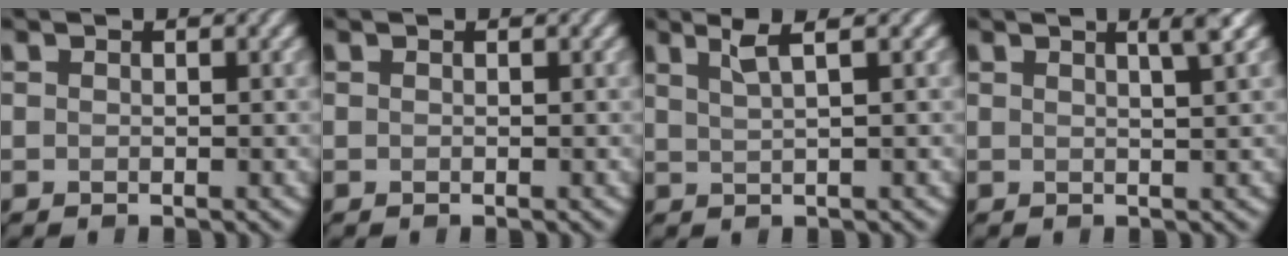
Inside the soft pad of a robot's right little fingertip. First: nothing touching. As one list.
[{"total": 0.0}, {"total": 2.8, "force": [1.7, 0.6, 2.1], "torque": [-0.029, 0.011, 0.028]}, {"total": 2.4, "force": [1.4, 0.4, 1.9], "torque": [-0.020, 0.008, 0.015]}]